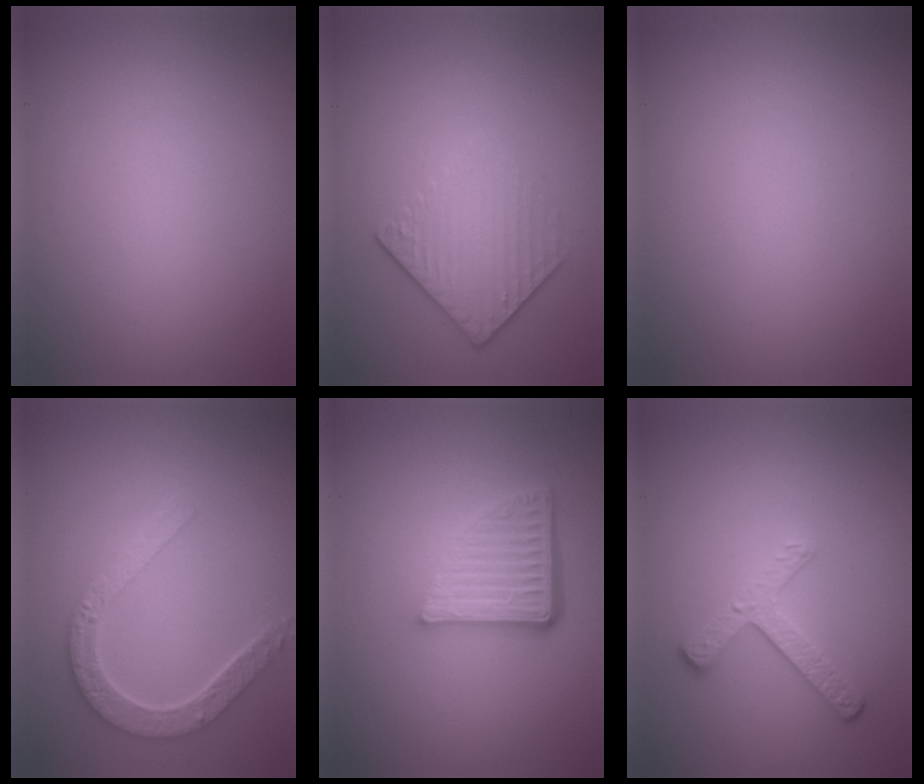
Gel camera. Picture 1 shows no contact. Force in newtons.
{"total": 4.3, "press": 2.8, "slide": 3.3}
{"total": 0.0}
{"total": 4.0, "press": 3.5, "slide": 2.1}
{"total": 5.2, "press": 3.6, "slide": 3.7}
{"total": 2.7, "press": 2.3, "slide": 1.5}